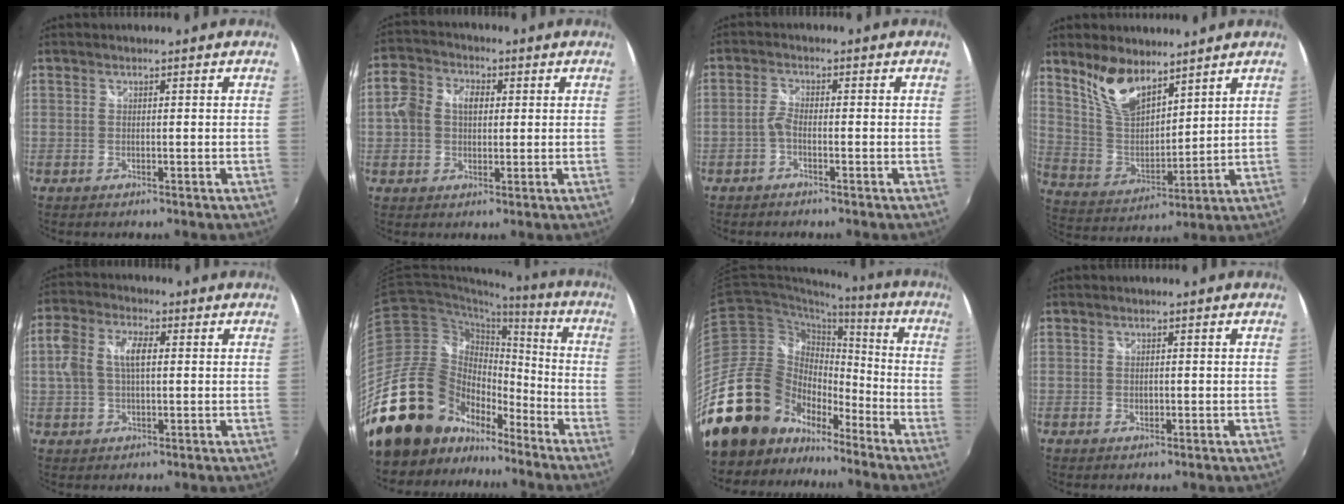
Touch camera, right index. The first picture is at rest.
{"total": 7.1, "force": [0.6, 5.7, 4.1], "torque": [-0.087, 0.028, 0.008]}
{"total": 2.0, "force": [-1.2, 0.6, 1.5], "torque": [-0.041, 0.008, -0.026]}
{"total": 11.3, "force": [8.1, 4.7, 6.3], "torque": [-0.123, 0.003, 0.166]}
{"total": 8.0, "force": [1.0, 4.4, 6.6], "torque": [-0.136, 0.021, 0.020]}
{"total": 28.5, "force": [-18.2, 16.8, 14.0], "torque": [-0.296, 0.021, -0.293]}
{"total": 26.3, "force": [-17.2, 16.1, 11.8], "torque": [-0.256, 0.023, -0.282]}
{"total": 0.8, "force": [-0.1, 0.6, 0.5], "torque": [-0.009, 0.002, 0.000]}